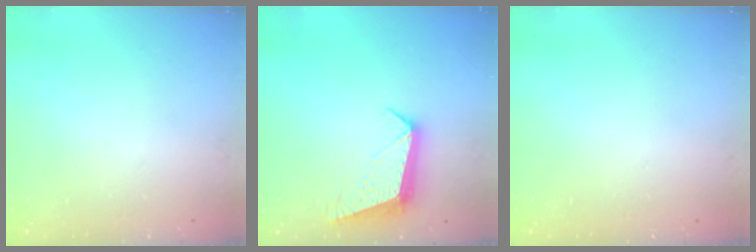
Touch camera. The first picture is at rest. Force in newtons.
{"total": 9.5, "press": 9.5, "slide": 0.5}
{"total": 0.0}